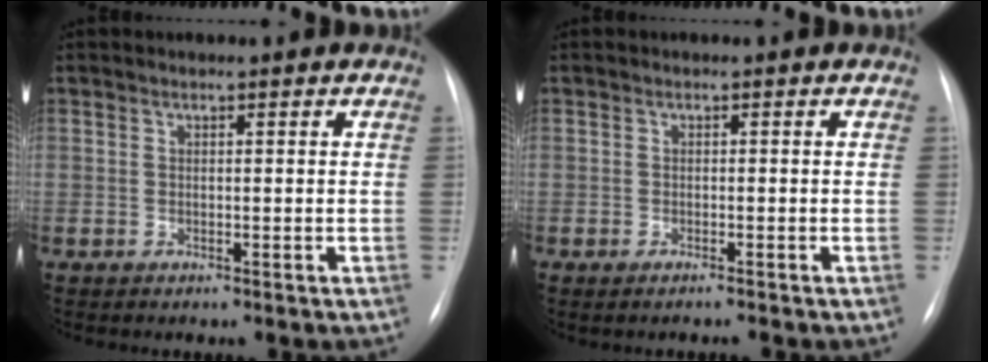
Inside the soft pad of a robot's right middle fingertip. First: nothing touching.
{"total": 1.2, "force": [-1.1, -0.1, 0.6], "torque": [-0.011, -0.002, -0.016]}